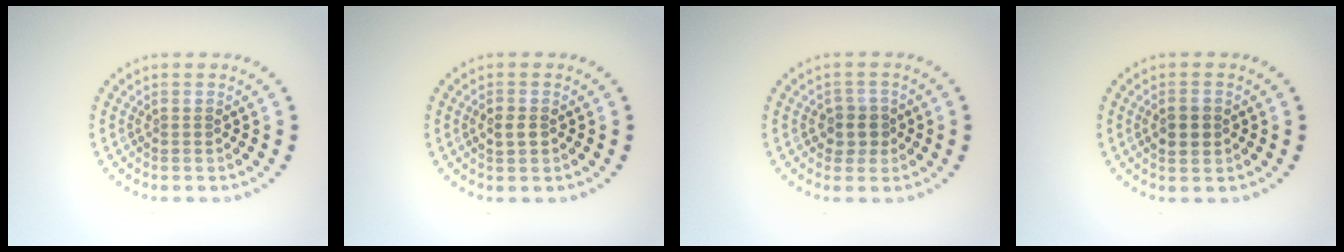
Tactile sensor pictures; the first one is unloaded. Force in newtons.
{"total": 1.3, "press": 1.3, "slide": 0.1}
{"total": 2.1, "press": 1.8, "slide": 1.0}
{"total": 2.5, "press": 2.5, "slide": 0.2}